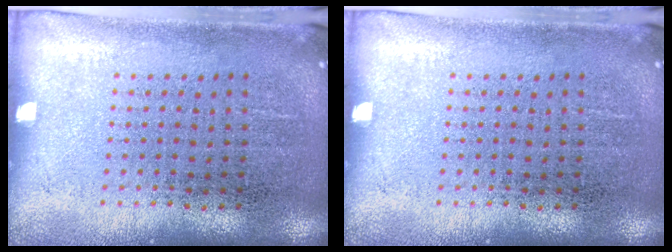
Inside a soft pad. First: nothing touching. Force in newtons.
{"total": 0.0}